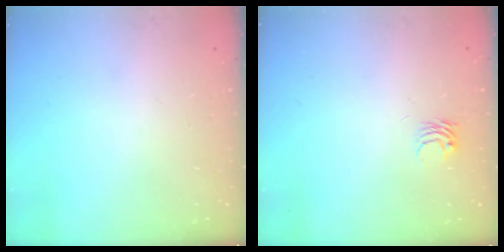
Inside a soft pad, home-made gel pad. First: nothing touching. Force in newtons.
{"total": 3.3, "press": 3.3, "slide": 0.0}